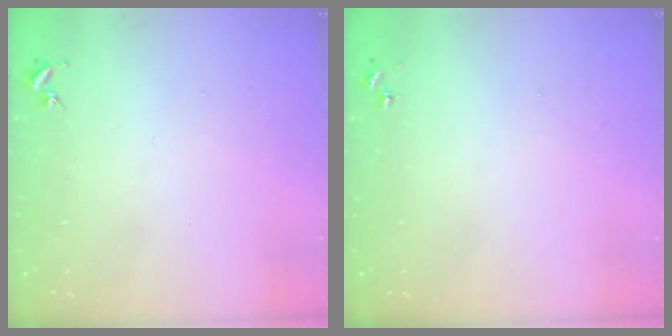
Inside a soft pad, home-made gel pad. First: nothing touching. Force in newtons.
{"total": 0.0}